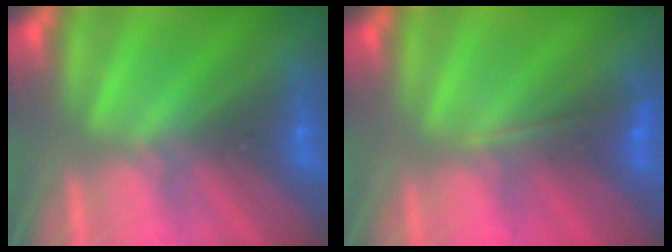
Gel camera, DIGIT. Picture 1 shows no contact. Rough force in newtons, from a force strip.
{"total": 1.8}